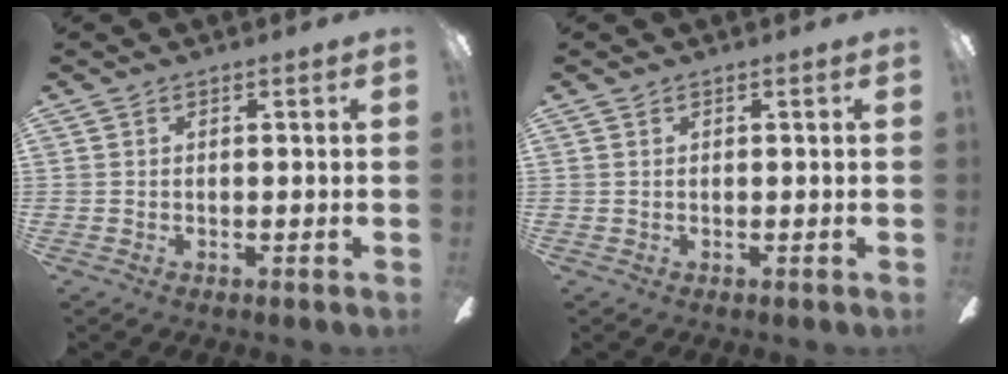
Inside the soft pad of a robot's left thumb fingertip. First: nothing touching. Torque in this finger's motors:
{"motor_torque": [-0.02, 0.02, -0.13, 0.02, 0.00]}